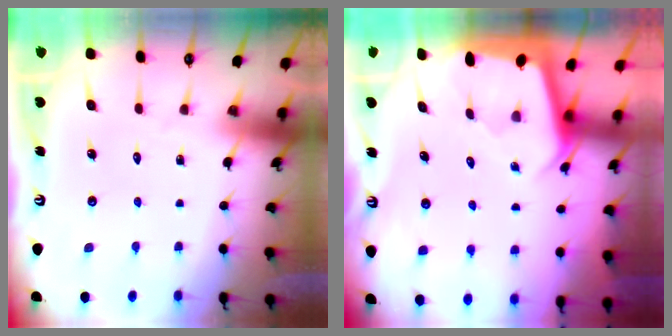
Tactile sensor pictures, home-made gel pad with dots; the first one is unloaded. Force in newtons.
{"total": 2.1, "press": 2.1, "slide": 0.2}